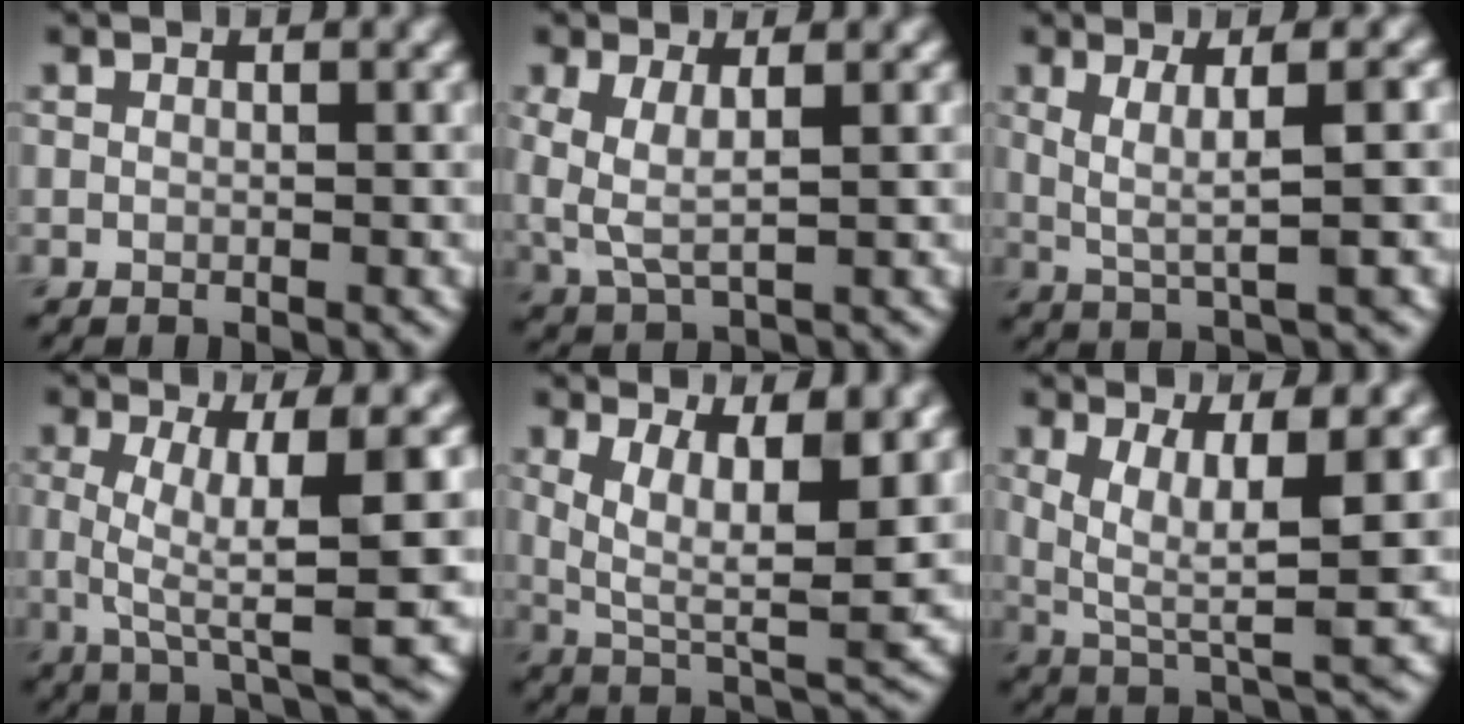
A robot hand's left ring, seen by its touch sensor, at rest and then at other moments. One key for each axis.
{"total": 3.6, "fx": 0.8, "fy": 1.6, "fz": 3.2, "tx": -0.078, "ty": -0.005, "tz": 0.016}
{"total": 3.9, "fx": 0.9, "fy": 0.6, "fz": 3.8, "tx": -0.071, "ty": 0.003, "tz": 0.022}
{"total": 8.2, "fx": 0.2, "fy": 1.9, "fz": 8.0, "tx": -0.132, "ty": -0.006, "tz": 0.007}
{"total": 8.3, "fx": 2.6, "fy": 3.1, "fz": 7.3, "tx": -0.134, "ty": -0.010, "tz": 0.047}
{"total": 6.8, "fx": 1.5, "fy": 1.8, "fz": 6.4, "tx": -0.118, "ty": -0.008, "tz": 0.031}